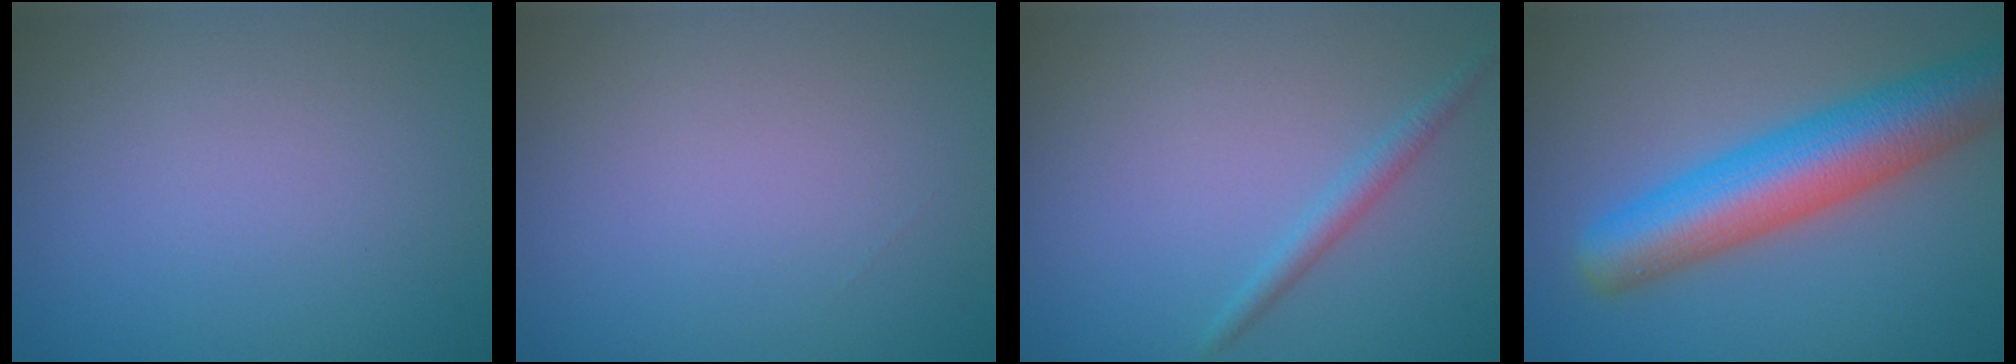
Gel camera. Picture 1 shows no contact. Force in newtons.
{"total": 0.0}
{"total": 1.6, "press": 1.6, "slide": 0.1}
{"total": 9.0, "press": 9.0, "slide": 0.4}